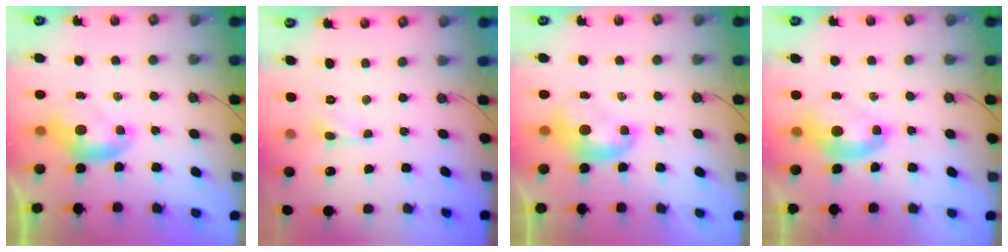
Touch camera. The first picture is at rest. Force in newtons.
{"total": 1.9, "press": 1.8, "slide": 0.6}
{"total": 1.6, "press": 1.6, "slide": 0.2}
{"total": 2.6, "press": 2.6, "slide": 0.6}